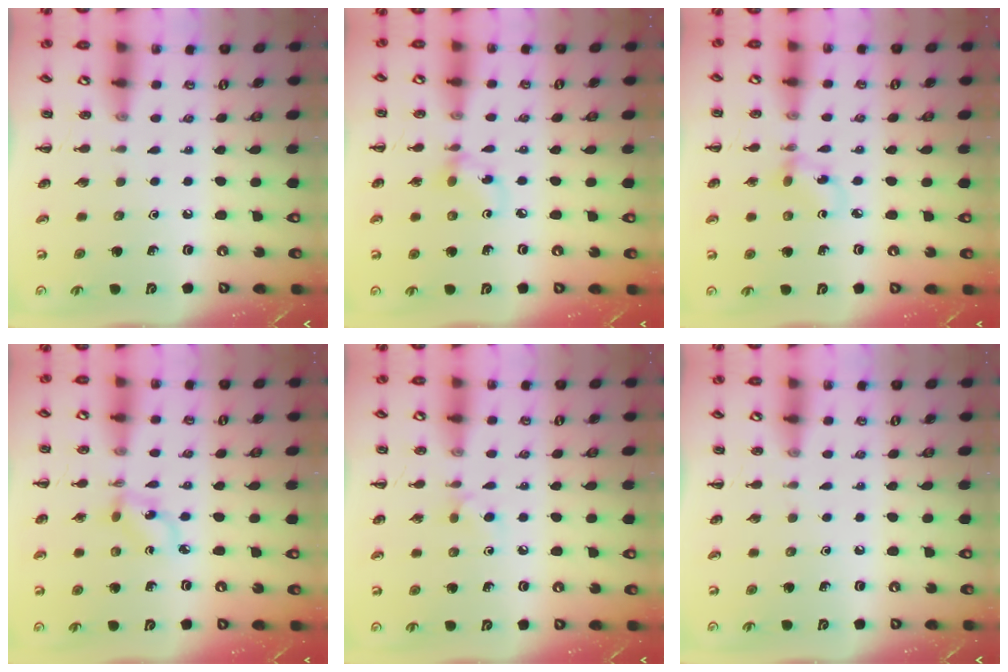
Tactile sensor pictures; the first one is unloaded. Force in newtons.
{"total": 3.9, "press": 3.7, "slide": 1.1}
{"total": 2.8, "press": 2.8, "slide": 0.7}
{"total": 2.3, "press": 2.2, "slide": 0.5}
{"total": 4.7, "press": 4.5, "slide": 1.2}
{"total": 0.0}